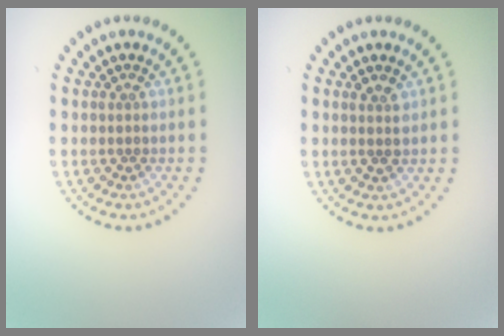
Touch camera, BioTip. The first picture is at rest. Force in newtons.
{"total": 1.3, "press": 1.3, "slide": 0.2}